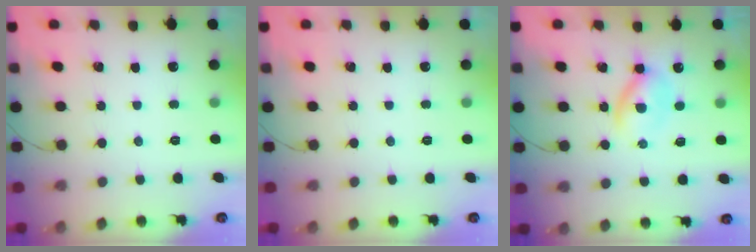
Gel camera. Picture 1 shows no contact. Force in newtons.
{"total": 0.0}
{"total": 2.8, "press": 2.8, "slide": 0.5}